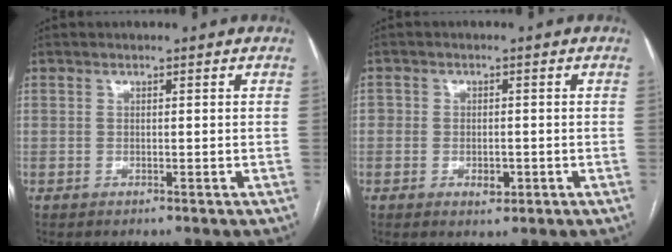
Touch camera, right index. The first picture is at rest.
{"total": 3.5, "force": [-1.1, 2.5, 2.2], "torque": [-0.030, 0.003, -0.011]}